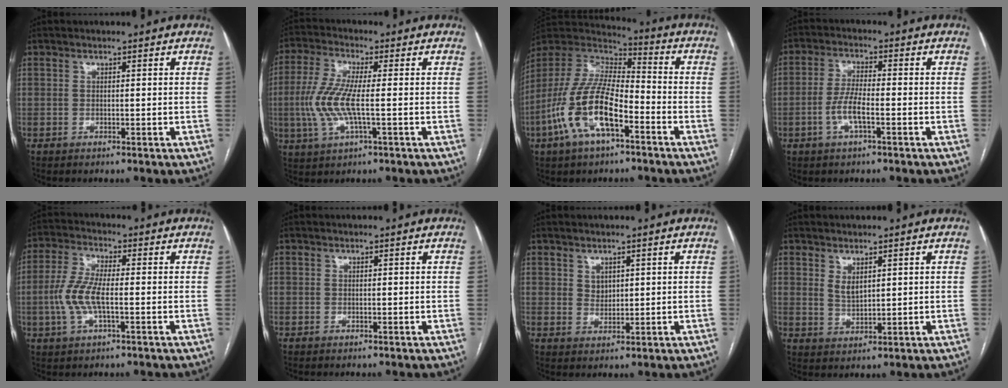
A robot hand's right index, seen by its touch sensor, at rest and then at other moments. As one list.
[{"total": 8.7, "force": [-1.0, 1.7, 8.5], "torque": [-0.197, -0.002, -0.024]}, {"total": 15.6, "force": [-6.2, 5.5, 13.2], "torque": [-0.282, 0.006, -0.116]}, {"total": 5.2, "force": [-1.8, 1.1, 4.8], "torque": [-0.100, 0.005, -0.036]}, {"total": 7.3, "force": [-1.2, 2.1, 6.9], "torque": [-0.160, 0.004, -0.028]}, {"total": 0.0}, {"total": 2.1, "force": [1.1, 1.6, 0.9], "torque": [-0.016, -0.003, 0.024]}, {"total": 2.7, "force": [1.5, 1.3, 1.8], "torque": [-0.036, -0.005, 0.037]}]